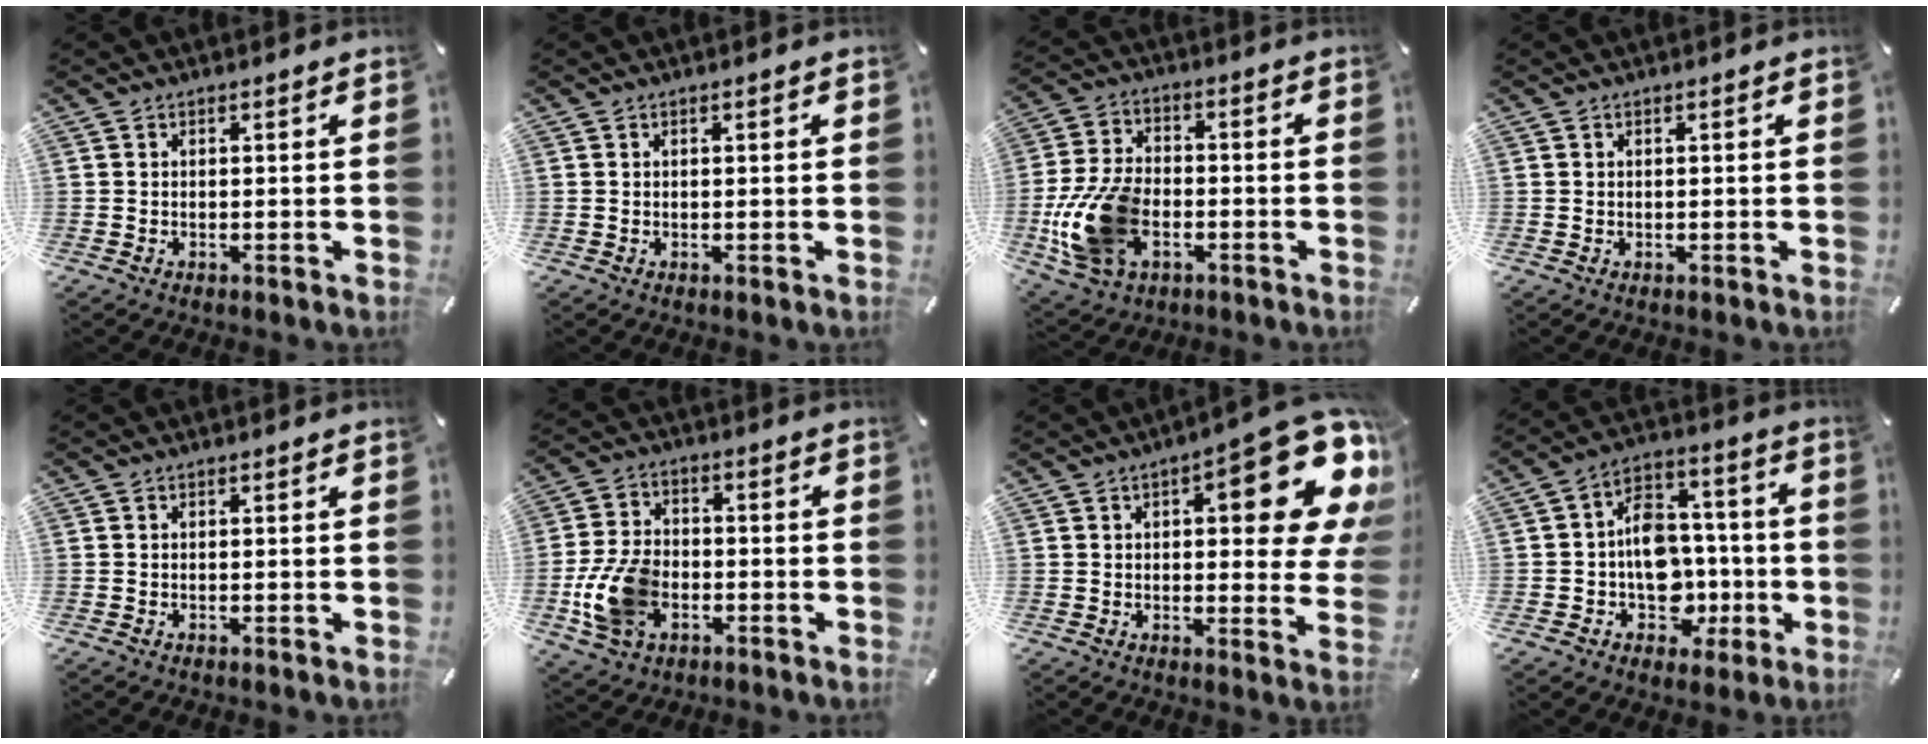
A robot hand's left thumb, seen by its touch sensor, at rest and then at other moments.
{"total": 0.6, "force": [0.1, 0.1, 0.5], "torque": [-0.010, 0.000, 0.002]}
{"total": 16.1, "force": [-4.5, 10.8, 11.1], "torque": [-0.242, 0.015, -0.076]}
{"total": 0.0}
{"total": 0.0}
{"total": 12.4, "force": [-3.6, 8.7, 8.1], "torque": [-0.177, 0.014, -0.061]}
{"total": 20.5, "force": [8.5, 7.4, 17.1], "torque": [-0.207, -0.059, 0.129]}
{"total": 13.9, "force": [-2.4, 11.7, 7.0], "torque": [-0.107, 0.020, -0.026]}